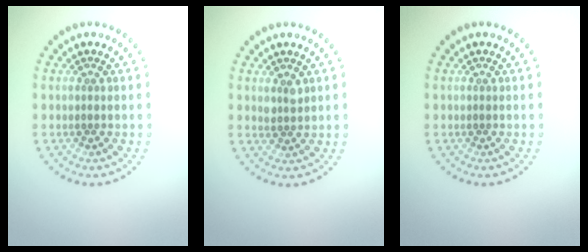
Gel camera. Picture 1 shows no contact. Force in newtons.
{"total": 1.1, "press": 1.1, "slide": 0.4}
{"total": 0.0}